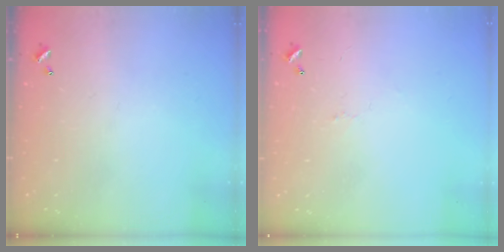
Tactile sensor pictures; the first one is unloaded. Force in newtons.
{"total": 1.6, "press": 1.5, "slide": 0.5}